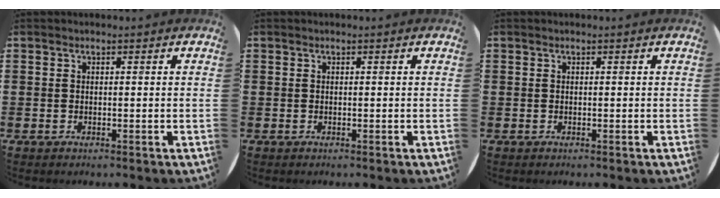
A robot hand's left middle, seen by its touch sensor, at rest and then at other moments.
{"total": 0.0}
{"total": 0.0}